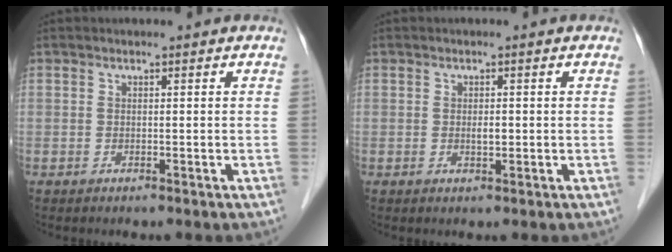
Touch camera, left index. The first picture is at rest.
{"total": 1.2, "force": [-0.1, 0.5, 1.1], "torque": [-0.020, 0.000, -0.002]}